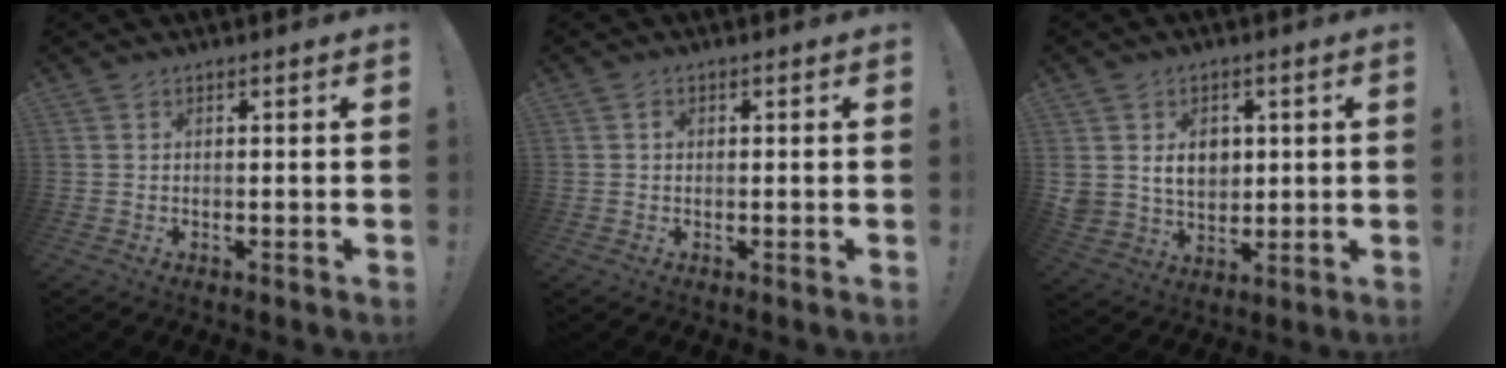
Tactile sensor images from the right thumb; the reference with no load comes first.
{"total": 0.8, "force": [-0.2, 0.7, 0.2], "torque": [0.000, 0.002, -0.005]}
{"total": 9.2, "force": [2.9, 7.7, 3.9], "torque": [-0.060, -0.017, 0.060]}